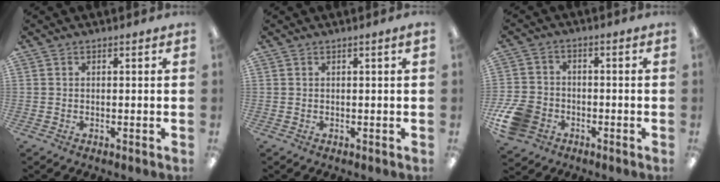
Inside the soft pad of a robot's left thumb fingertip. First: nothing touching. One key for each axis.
{"total": 0.7, "fx": 0.3, "fy": -0.2, "fz": 0.6, "tx": -0.011, "ty": -0.001, "tz": 0.005}
{"total": 9.8, "fx": -4.7, "fy": 7.3, "fz": 4.5, "tx": -0.099, "ty": 0.038, "tz": -0.083}